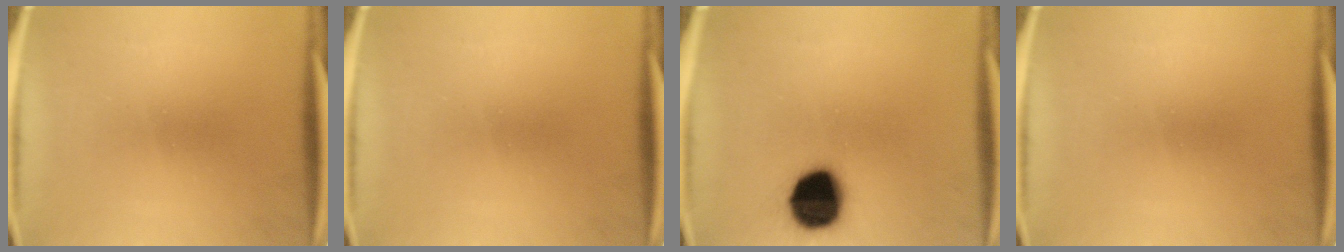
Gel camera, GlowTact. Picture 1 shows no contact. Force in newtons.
{"total": 0.0}
{"total": 15.2}
{"total": 0.0}